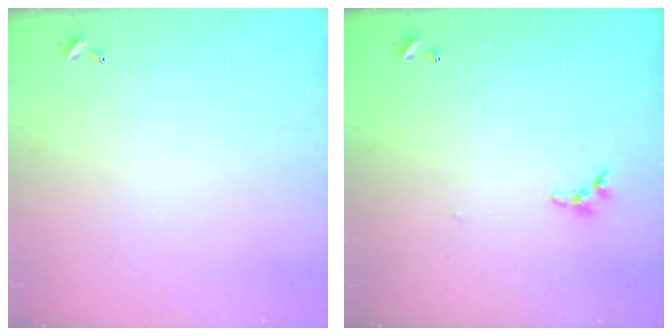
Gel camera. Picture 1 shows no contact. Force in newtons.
{"total": 4.9, "press": 4.8, "slide": 0.2}